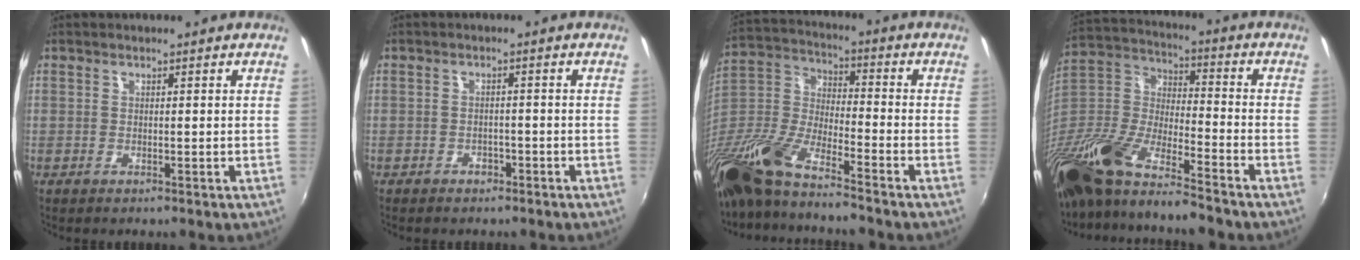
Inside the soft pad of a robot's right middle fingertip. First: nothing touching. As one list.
[{"total": 2.5, "force": [-2.0, 1.5, 0.6], "torque": [-0.016, -0.002, -0.026]}, {"total": 16.8, "force": [-12.6, 3.2, 10.6], "torque": [-0.229, -0.027, -0.257]}, {"total": 20.8, "force": [-15.0, 5.2, 13.4], "torque": [-0.279, -0.038, -0.286]}]